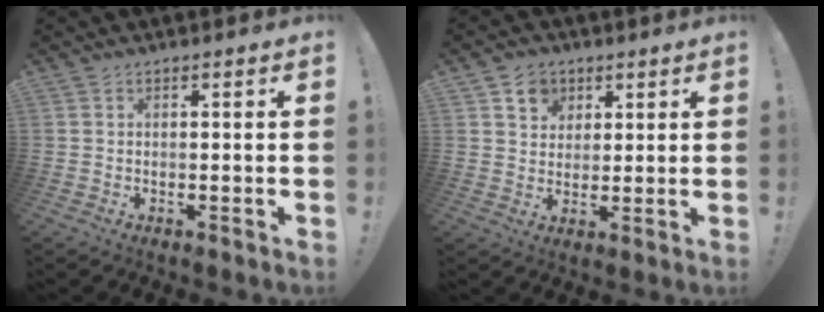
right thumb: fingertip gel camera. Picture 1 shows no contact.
{"total": 7.1, "force": [3.6, 5.9, 1.7], "torque": [-0.019, -0.020, 0.068]}